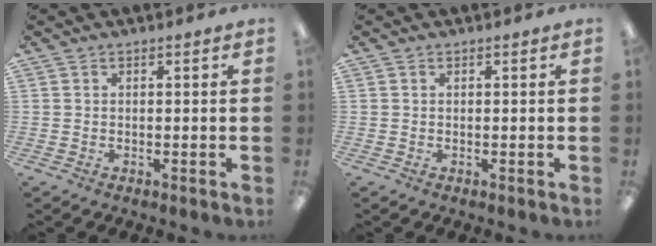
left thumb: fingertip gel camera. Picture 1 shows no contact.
{"total": 0.0}